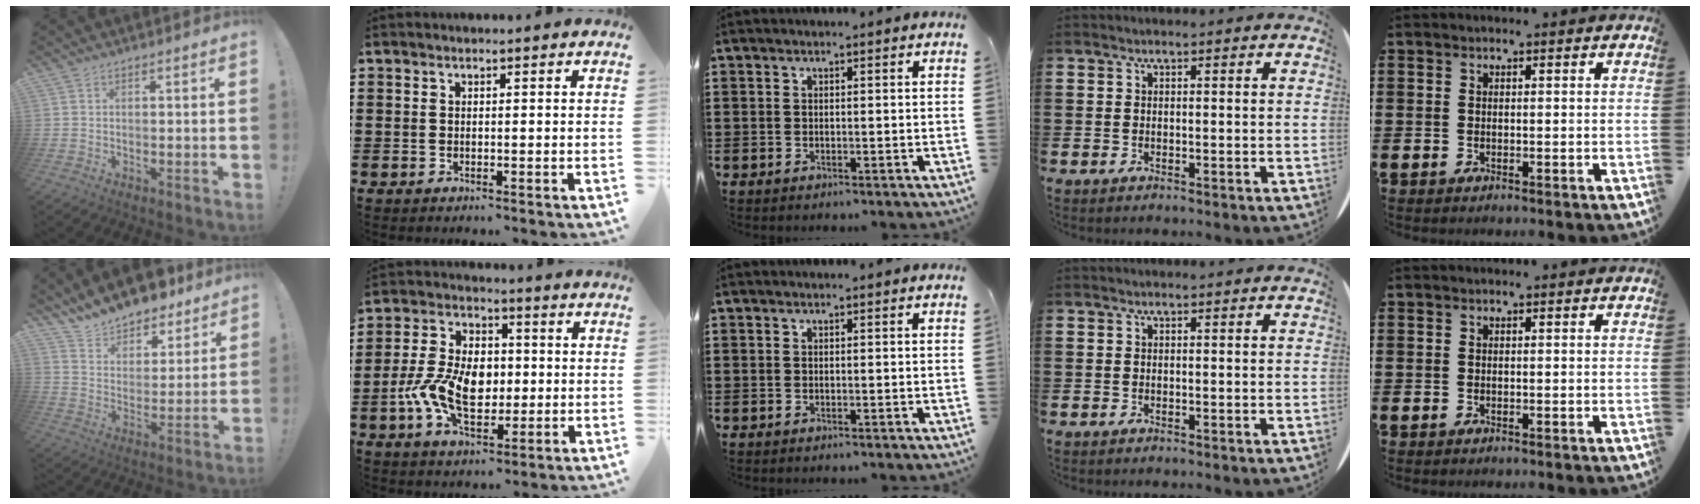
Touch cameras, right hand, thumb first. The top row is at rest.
{"thumb": {"total": 11.3, "force": [10.7, 3.5, 1.6], "torque": [-0.047, -0.094, 0.193]}, "index": {"total": 9.9, "force": [-1.4, 6.6, 7.3], "torque": [-0.153, 0.010, -0.027]}}